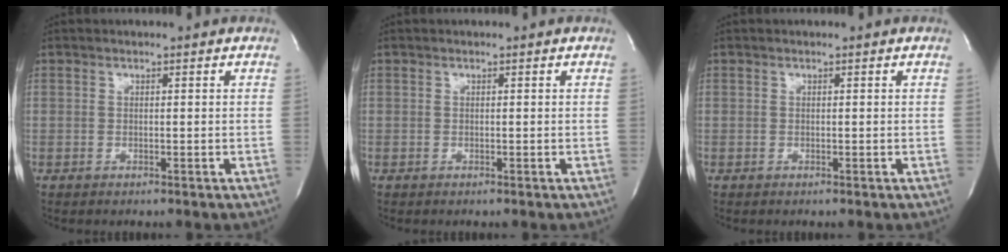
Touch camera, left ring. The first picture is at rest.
{"total": 0.0}
{"total": 0.0}